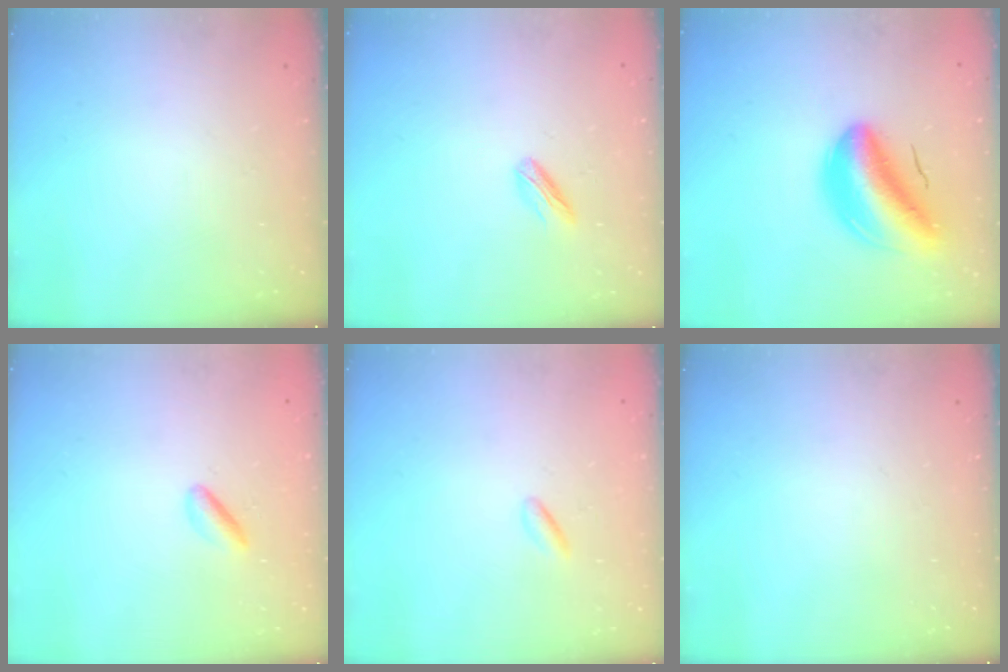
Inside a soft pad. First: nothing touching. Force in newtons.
{"total": 3.0, "press": 2.9, "slide": 0.8}
{"total": 11.6, "press": 11.0, "slide": 3.7}
{"total": 3.0, "press": 2.7, "slide": 1.2}
{"total": 0.8, "press": 0.6, "slide": 0.5}
{"total": 0.0}